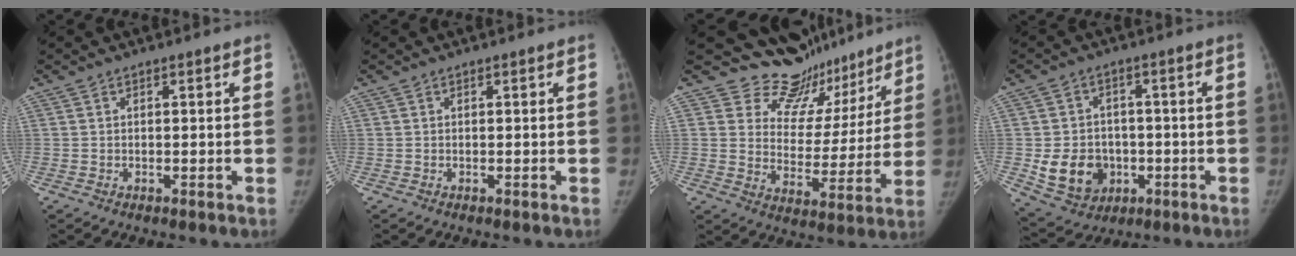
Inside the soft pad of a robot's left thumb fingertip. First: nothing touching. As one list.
[{"total": 0.0}, {"total": 14.5, "force": [12.7, 6.9, 1.6], "torque": [0.031, -0.105, 0.176]}, {"total": 11.0, "force": [-2.1, 9.2, 5.6], "torque": [-0.066, 0.005, -0.019]}]